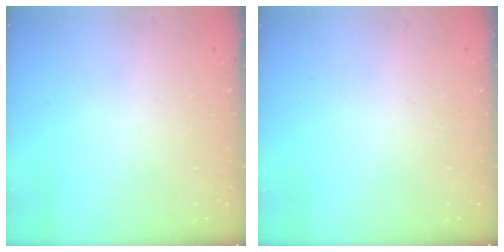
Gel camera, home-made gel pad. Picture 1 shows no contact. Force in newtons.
{"total": 0.0}